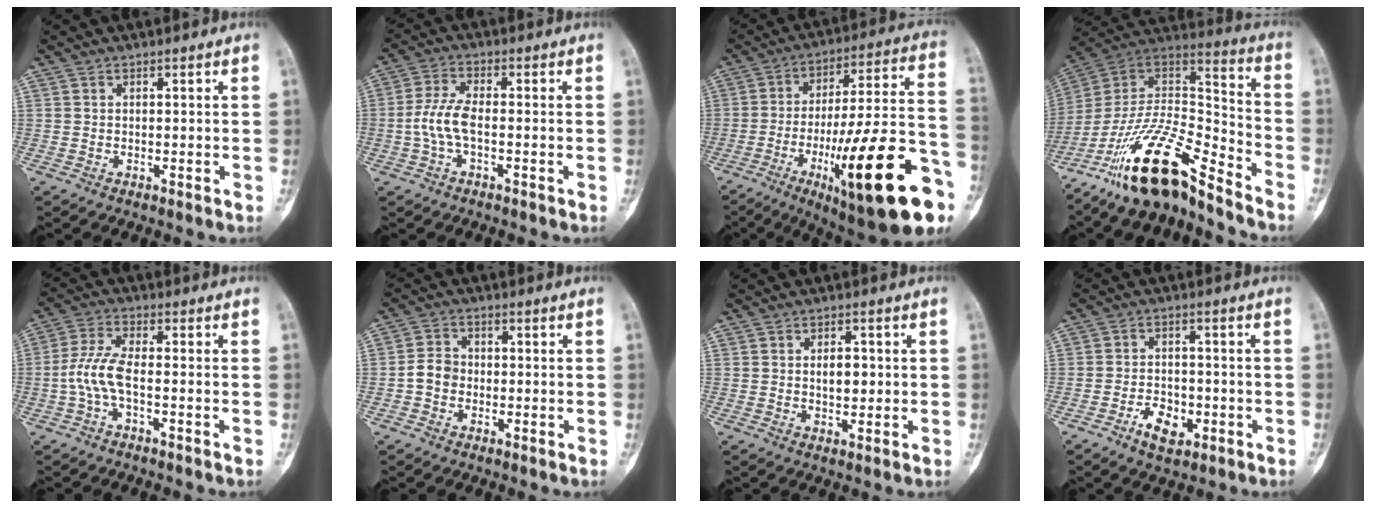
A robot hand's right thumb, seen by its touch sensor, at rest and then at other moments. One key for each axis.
{"total": 6.1, "fx": -1.3, "fy": 2.4, "fz": 5.5, "tx": -0.134, "ty": 0.016, "tz": -0.028}
{"total": 28.8, "fx": -11.6, "fy": 6.2, "fz": 25.6, "tx": -0.356, "ty": 0.041, "tz": -0.169}
{"total": 17.2, "fx": -13.6, "fy": 4.2, "fz": 9.7, "tx": -0.170, "ty": 0.101, "tz": -0.254}
{"total": 6.4, "fx": -1.7, "fy": 2.1, "fz": 5.8, "tx": -0.144, "ty": 0.019, "tz": -0.038}
{"total": 4.2, "fx": -0.9, "fy": 3.5, "fz": 2.2, "tx": -0.030, "ty": 0.015, "tz": -0.025}
{"total": 3.9, "fx": 0.2, "fy": 2.4, "fz": 3.1, "tx": -0.037, "ty": 0.001, "tz": 0.006}
{"total": 5.8, "fx": -2.7, "fy": 3.5, "fz": 3.7, "tx": -0.050, "ty": 0.015, "tz": -0.045}